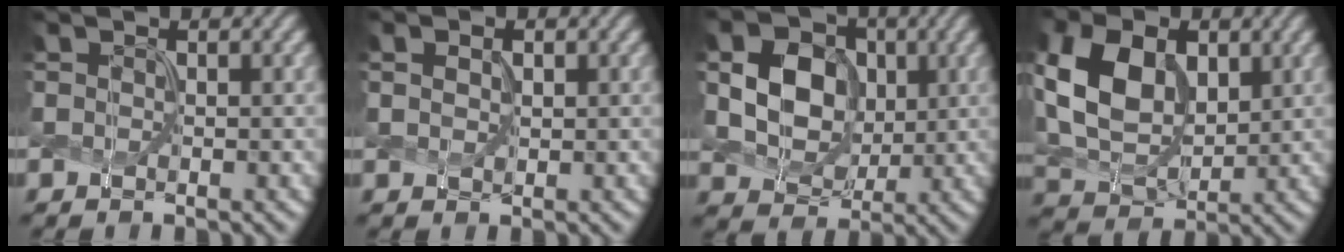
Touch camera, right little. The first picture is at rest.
{"total": 1.1, "force": [0.2, 0.7, 0.8], "torque": [-0.022, 0.001, 0.013]}
{"total": 8.0, "force": [0.7, 6.7, 4.4], "torque": [-0.116, 0.014, 0.013]}
{"total": 8.7, "force": [1.6, 6.0, 6.2], "torque": [-0.152, 0.007, 0.029]}